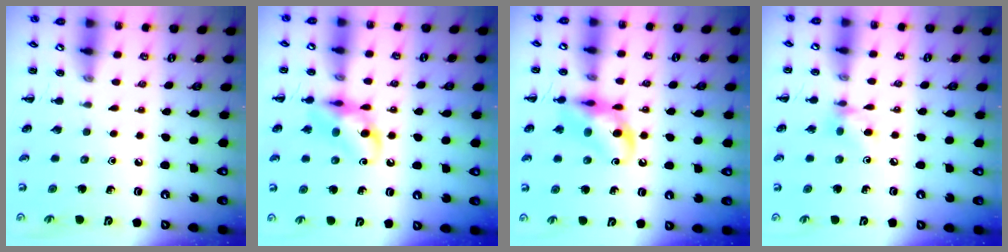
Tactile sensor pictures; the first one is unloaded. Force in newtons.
{"total": 12.5, "press": 12.4, "slide": 1.7}
{"total": 13.3, "press": 13.0, "slide": 2.5}
{"total": 6.5, "press": 6.4, "slide": 1.1}